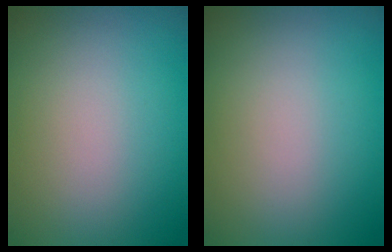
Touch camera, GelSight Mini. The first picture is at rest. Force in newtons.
{"total": 0.0}